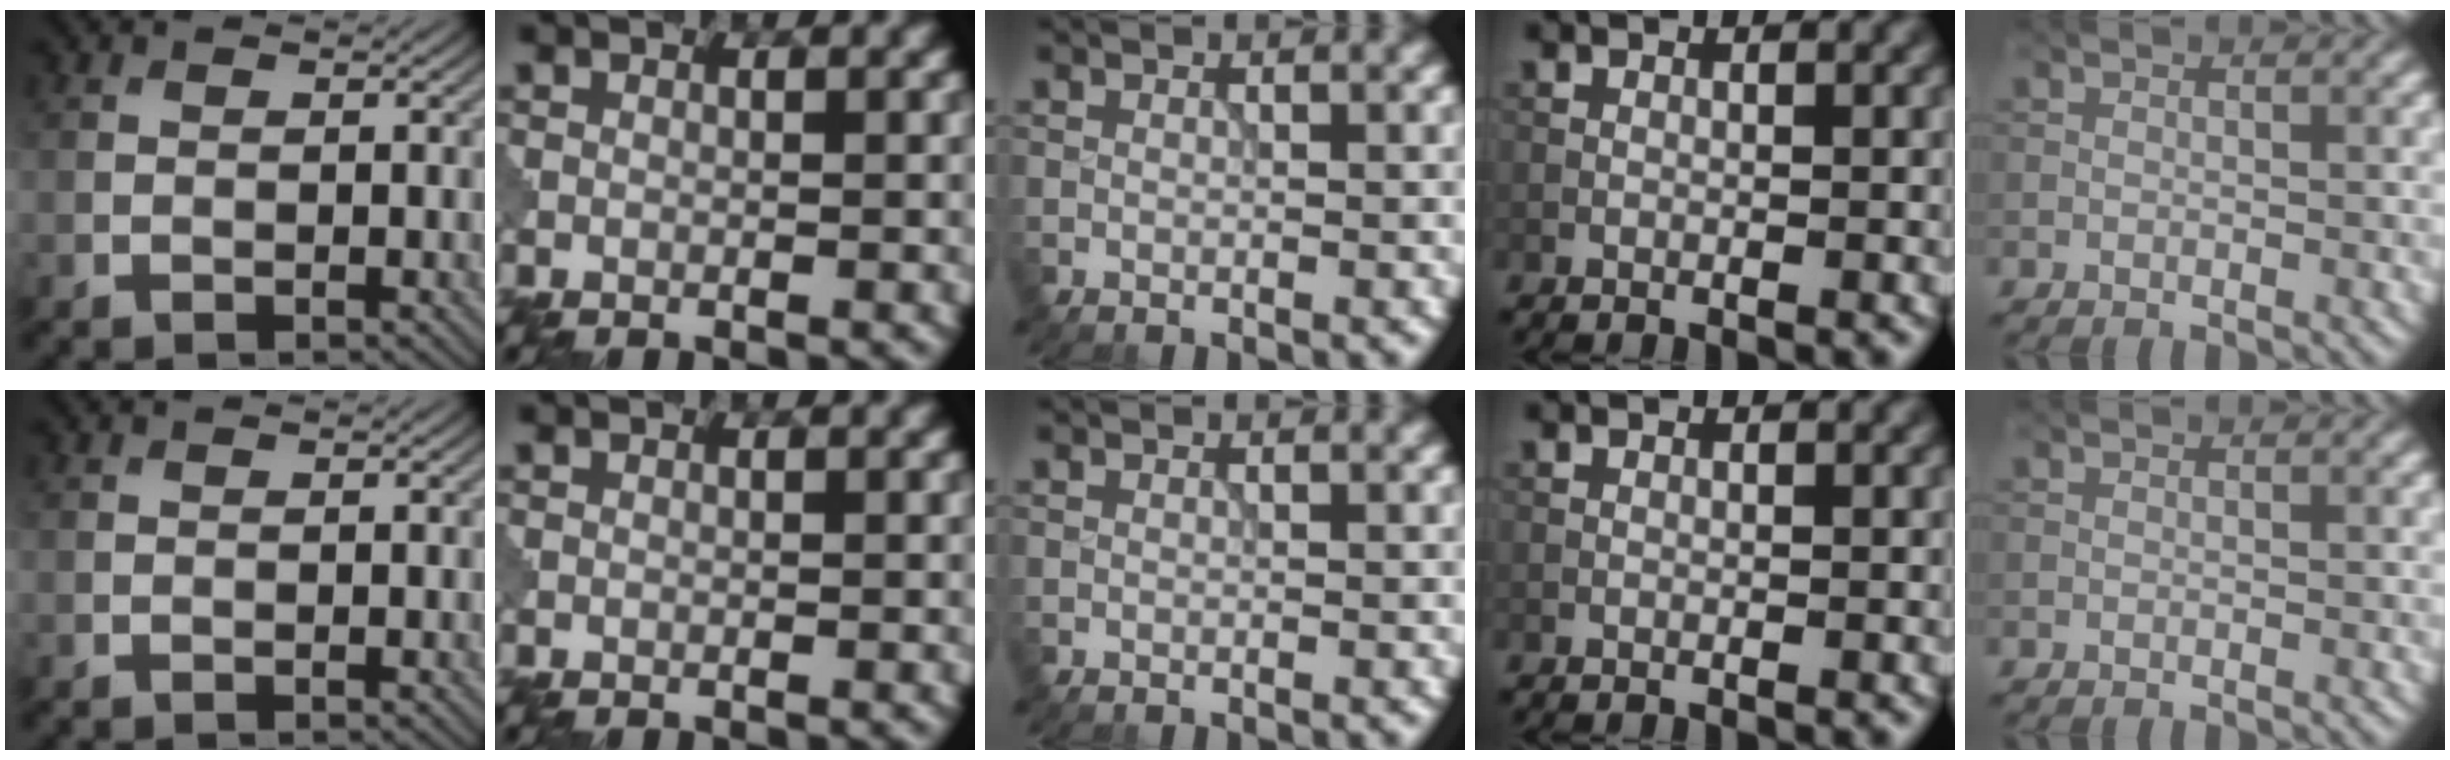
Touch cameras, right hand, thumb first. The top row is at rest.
{}